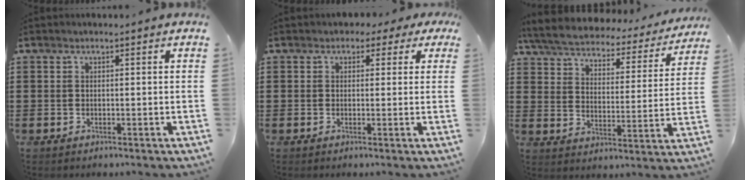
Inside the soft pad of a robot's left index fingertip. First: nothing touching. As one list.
[{"total": 1.7, "force": [0.4, 1.4, 0.8], "torque": [-0.015, 0.005, 0.003]}, {"total": 5.4, "force": [5.3, 0.6, 1.2], "torque": [-0.051, -0.034, 0.088]}]